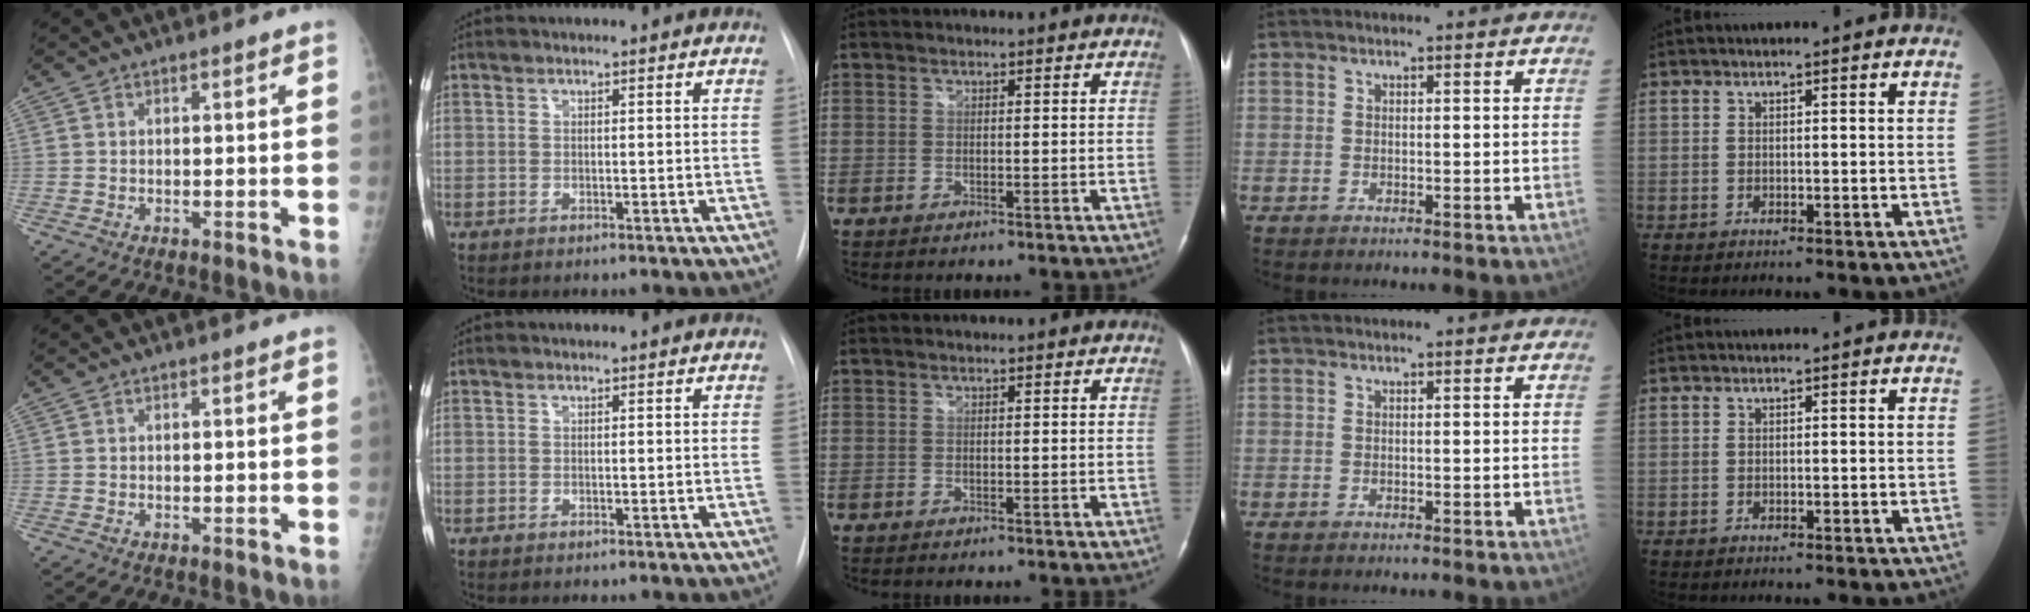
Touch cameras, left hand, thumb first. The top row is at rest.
{}